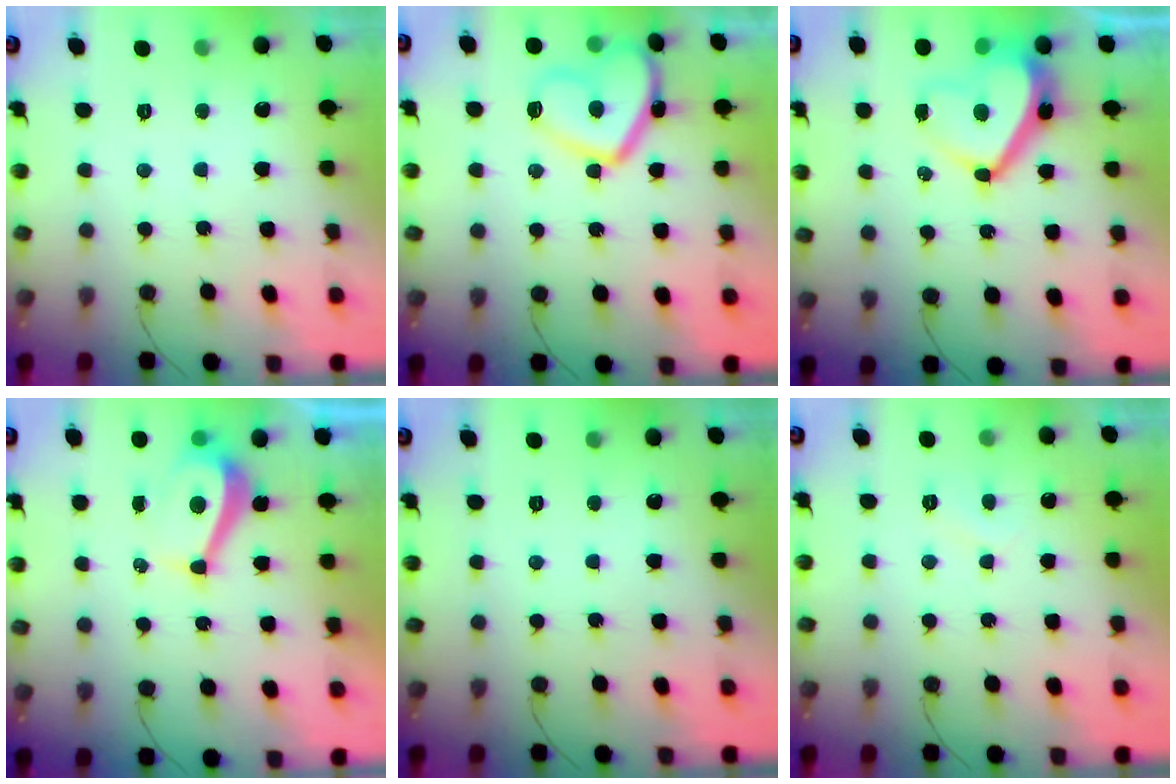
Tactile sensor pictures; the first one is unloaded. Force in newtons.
{"total": 11.5, "press": 11.5, "slide": 0.7}
{"total": 12.6, "press": 12.6, "slide": 1.2}
{"total": 6.8, "press": 6.7, "slide": 0.7}
{"total": 0.0}
{"total": 1.9, "press": 1.8, "slide": 0.5}